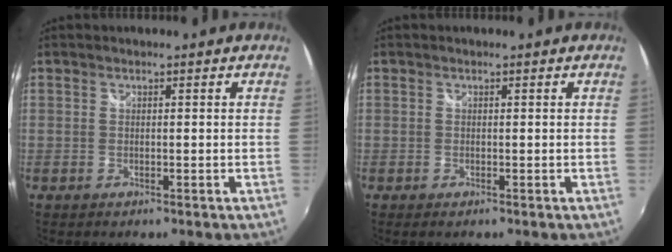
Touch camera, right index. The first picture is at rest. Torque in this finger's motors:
{"motor_torque": [0.11, 0.06, 0.08, 0.03]}